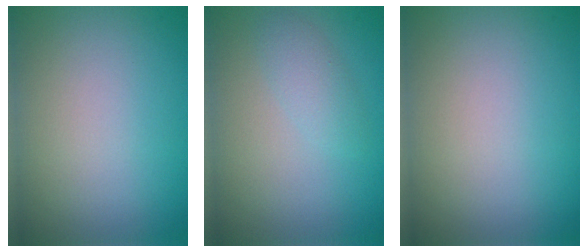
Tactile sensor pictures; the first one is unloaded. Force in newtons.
{"total": 1.6, "press": 1.6, "slide": 0.0}
{"total": 0.0}